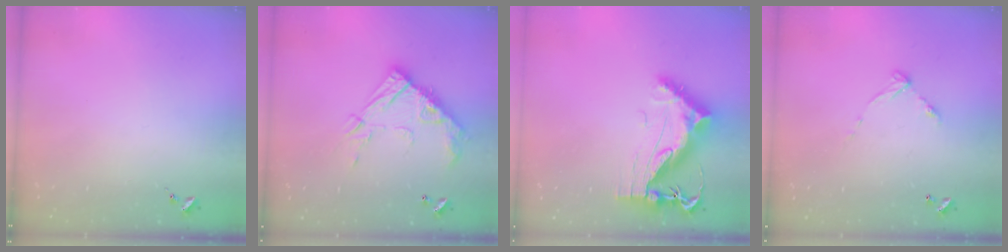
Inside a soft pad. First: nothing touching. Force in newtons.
{"total": 15.9, "press": 15.9, "slide": 0.8}
{"total": 11.9, "press": 11.9, "slide": 1.0}
{"total": 5.8, "press": 5.8, "slide": 0.4}